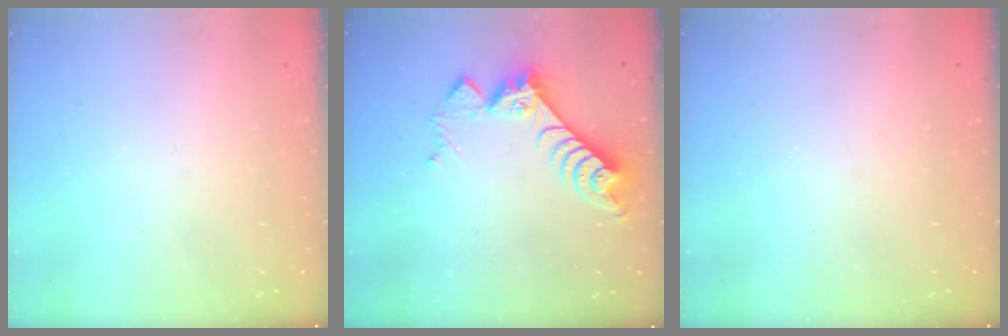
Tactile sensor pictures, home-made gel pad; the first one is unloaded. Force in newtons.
{"total": 9.7, "press": 9.7, "slide": 0.6}
{"total": 0.0}